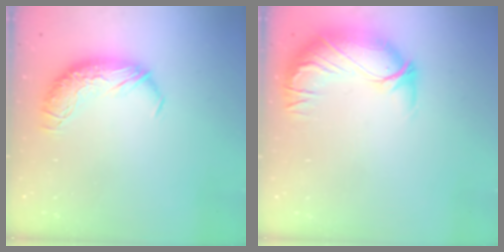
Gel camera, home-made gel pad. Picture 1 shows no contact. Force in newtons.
{"total": 2.6, "press": 0.7, "slide": 2.5}